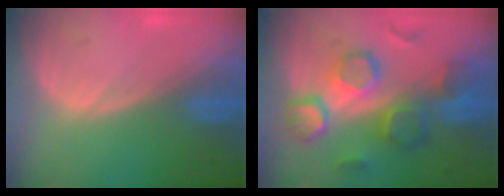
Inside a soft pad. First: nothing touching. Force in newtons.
{"total": 9.4, "press": 9.1, "slide": 2.5}